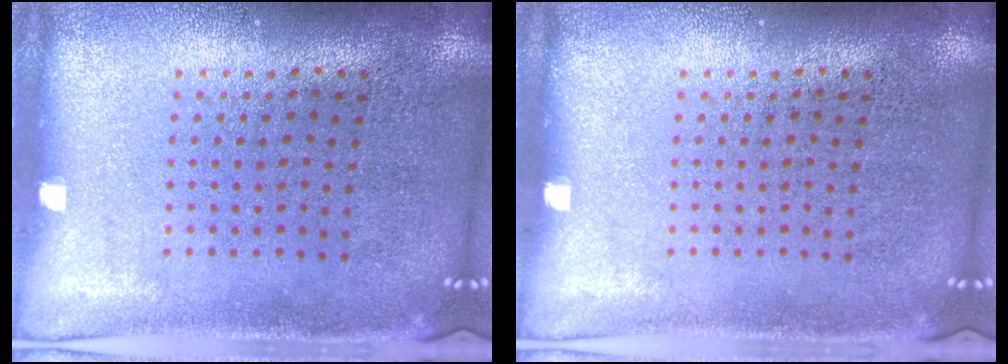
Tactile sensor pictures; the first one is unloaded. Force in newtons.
{"total": 0.0}